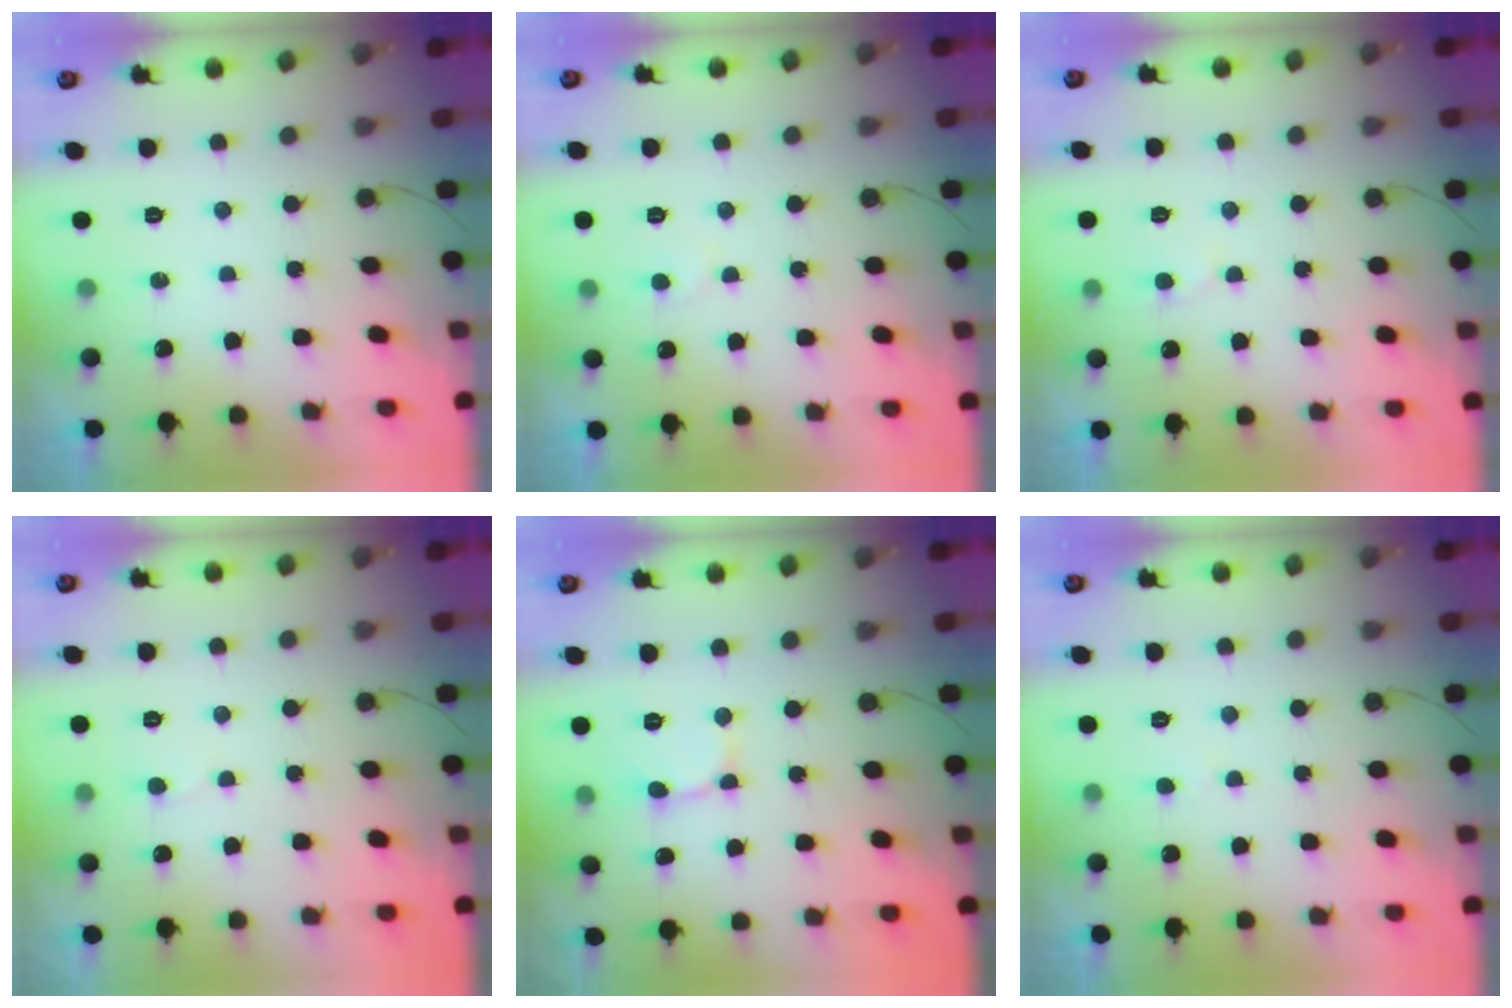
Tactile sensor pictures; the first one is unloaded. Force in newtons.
{"total": 3.6, "press": 3.6, "slide": 0.3}
{"total": 5.3, "press": 5.2, "slide": 0.4}
{"total": 4.6, "press": 4.6, "slide": 0.4}
{"total": 2.4, "press": 2.4, "slide": 0.1}
{"total": 1.8, "press": 1.8, "slide": 0.2}